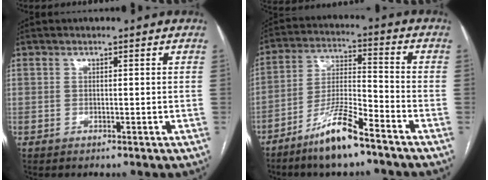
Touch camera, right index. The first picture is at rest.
{"total": 10.5, "force": [-7.4, 1.1, 7.3], "torque": [-0.145, -0.018, -0.144]}